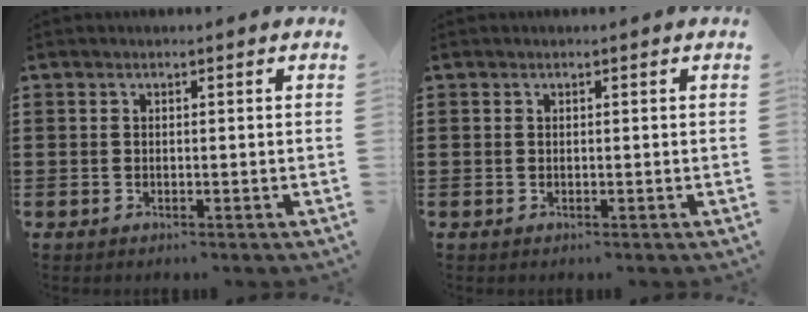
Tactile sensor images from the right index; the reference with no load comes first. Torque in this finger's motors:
{"motor_torque": [-0.18, 0.18, 0.02, -0.01]}